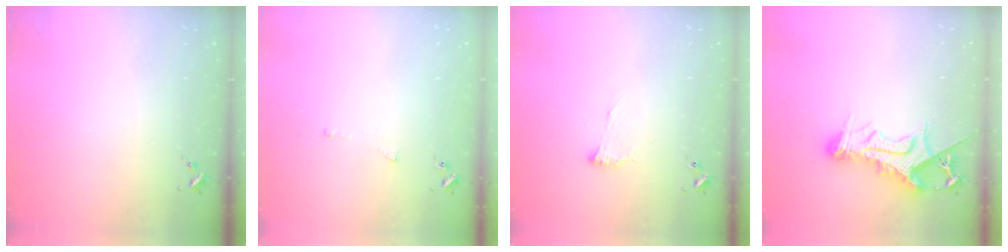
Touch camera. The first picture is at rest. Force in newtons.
{"total": 3.1, "press": 3.1, "slide": 0.6}
{"total": 6.9, "press": 6.9, "slide": 0.6}
{"total": 14.1, "press": 14.0, "slide": 1.6}